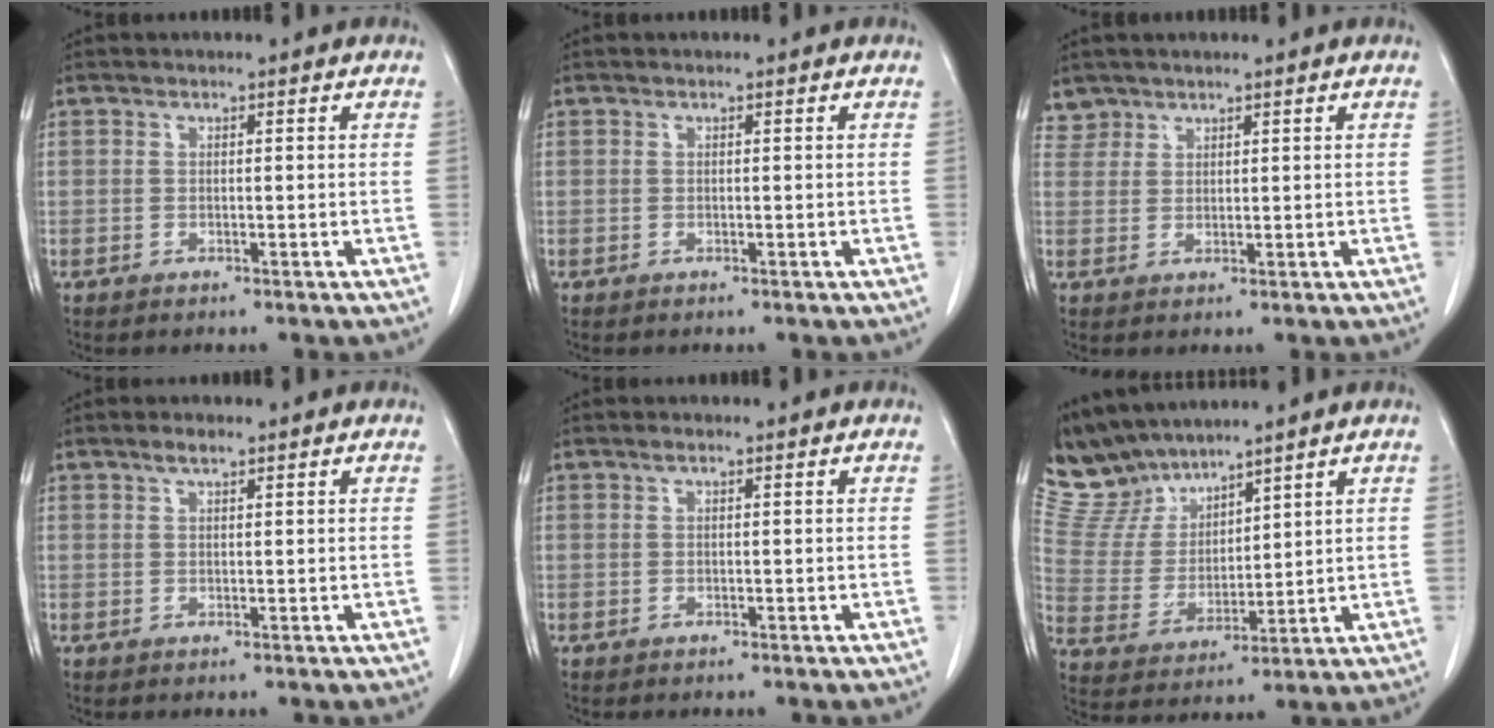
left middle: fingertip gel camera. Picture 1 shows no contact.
{"total": 0.0}
{"total": 2.2, "force": [1.9, 1.0, -0.5], "torque": [0.014, 0.008, 0.036]}
{"total": 1.5, "force": [1.1, 0.4, 1.0], "torque": [-0.023, 0.004, 0.022]}
{"total": 0.5, "force": [0.3, 0.1, 0.4], "torque": [-0.009, 0.004, 0.005]}
{"total": 8.7, "force": [8.4, 2.2, 0.6], "torque": [-0.035, 0.010, 0.190]}